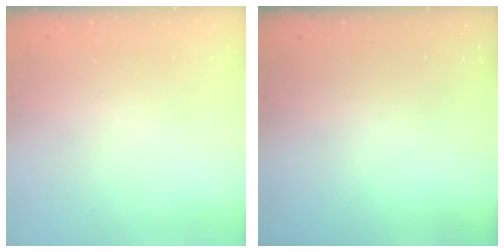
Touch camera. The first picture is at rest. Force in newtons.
{"total": 0.0}